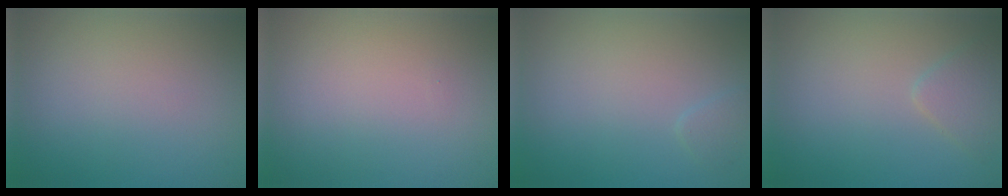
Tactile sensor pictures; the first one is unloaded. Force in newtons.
{"total": 0.0}
{"total": 0.8, "press": 0.8, "slide": 0.1}
{"total": 1.9, "press": 1.9, "slide": 0.1}